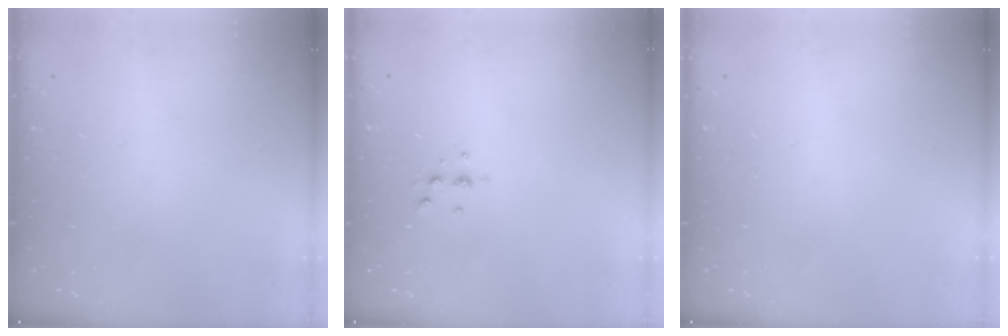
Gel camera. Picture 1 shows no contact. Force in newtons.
{"total": 4.3, "press": 4.2, "slide": 1.1}
{"total": 0.0}